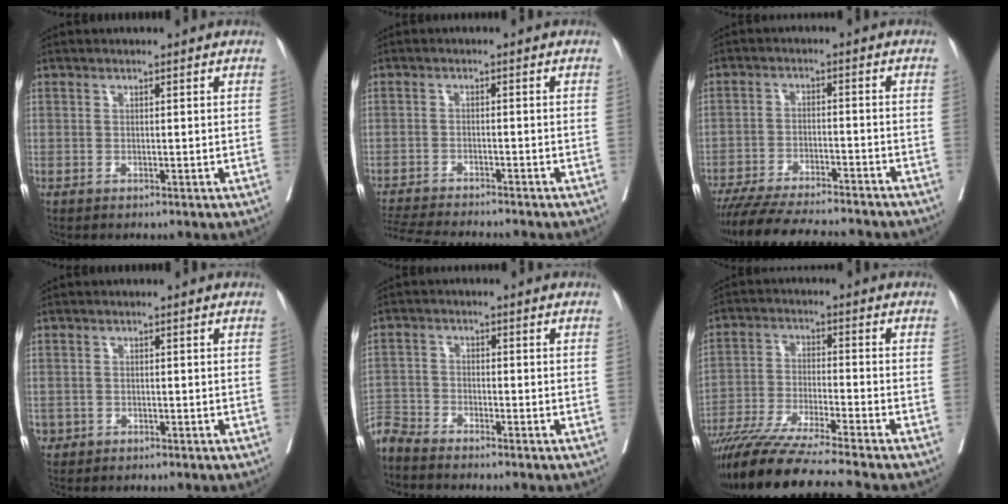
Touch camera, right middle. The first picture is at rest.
{"total": 10.2, "force": [-9.5, 0.4, 3.7], "torque": [-0.054, -0.014, -0.147]}
{"total": 17.7, "force": [-15.8, 2.3, 7.5], "torque": [-0.134, -0.024, -0.227]}
{"total": 1.1, "force": [-0.4, 1.0, 0.1], "torque": [-0.001, 0.006, -0.004]}
{"total": 4.6, "force": [-4.6, 0.0, 0.1], "torque": [0.006, -0.011, -0.091]}
{"total": 14.7, "force": [-12.6, -1.5, 7.4], "torque": [-0.125, -0.038, -0.215]}